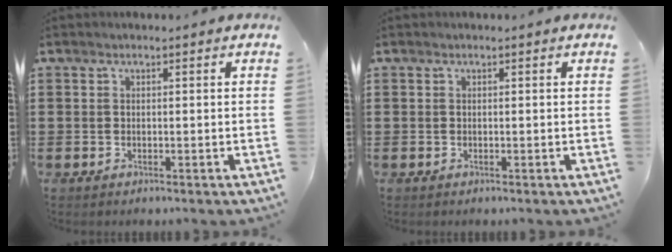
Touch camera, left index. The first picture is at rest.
{"total": 0.0}